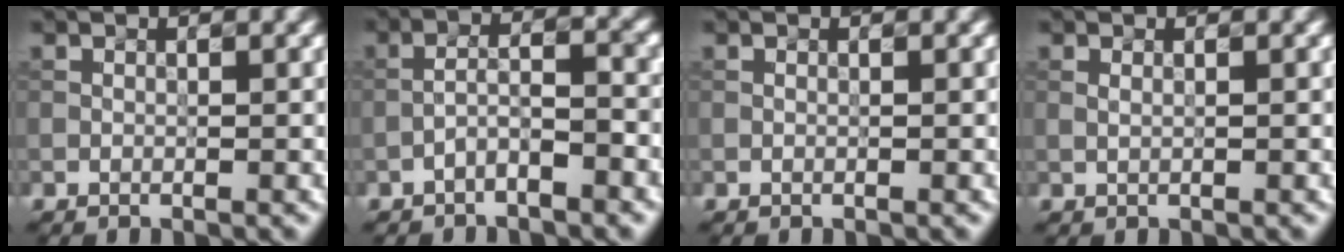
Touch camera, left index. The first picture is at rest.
{"total": 2.7, "force": [-1.9, 0.3, 1.9], "torque": [-0.042, 0.019, -0.031]}
{"total": 0.0}
{"total": 0.6, "force": [0.3, 0.2, 0.4], "torque": [-0.006, 0.003, 0.000]}